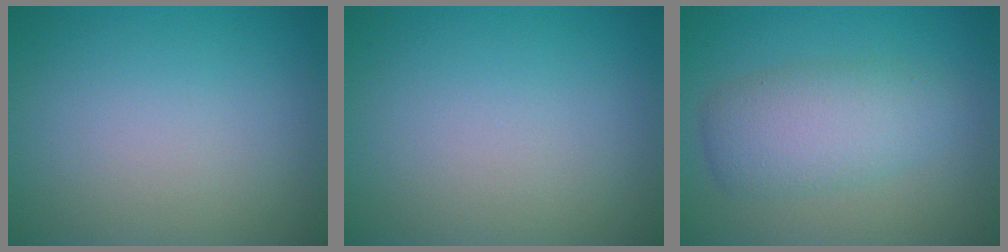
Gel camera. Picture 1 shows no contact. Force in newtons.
{"total": 0.0}
{"total": 4.6, "press": 4.6, "slide": 0.1}